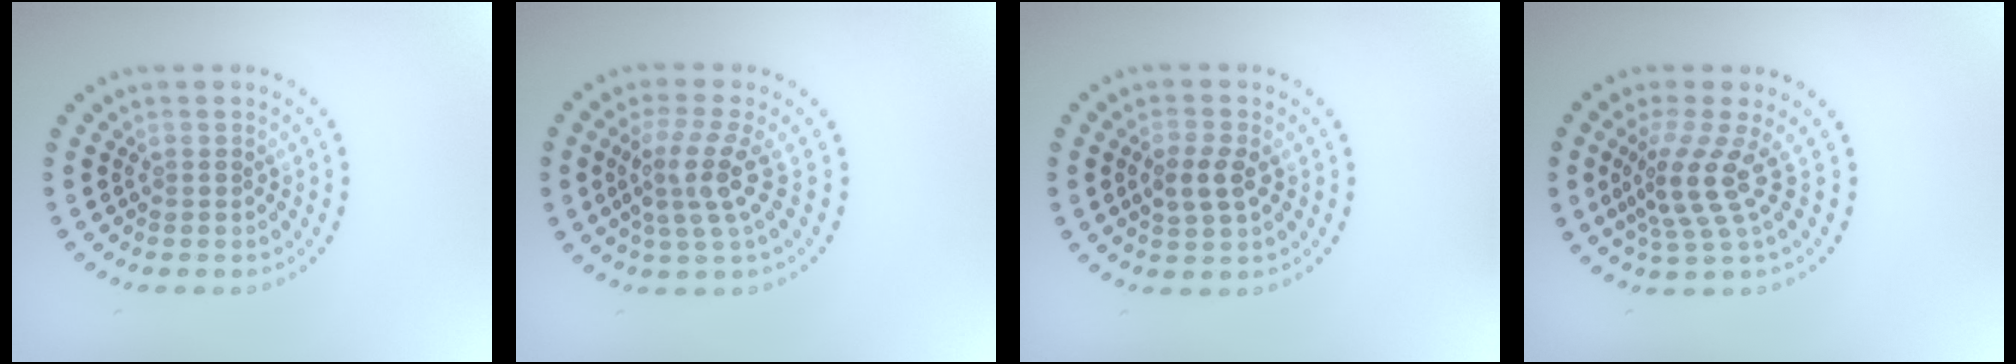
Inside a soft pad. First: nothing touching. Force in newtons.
{"total": 3.8, "press": 2.8, "slide": 2.6}
{"total": 2.5, "press": 2.5, "slide": 0.3}
{"total": 3.7, "press": 2.7, "slide": 2.6}